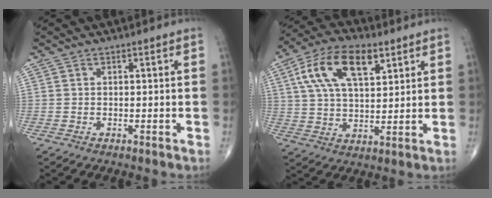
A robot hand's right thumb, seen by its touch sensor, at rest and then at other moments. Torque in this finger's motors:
{"motor_torque": [-0.15, 0.49, 0.64, 0.21, 0.21]}